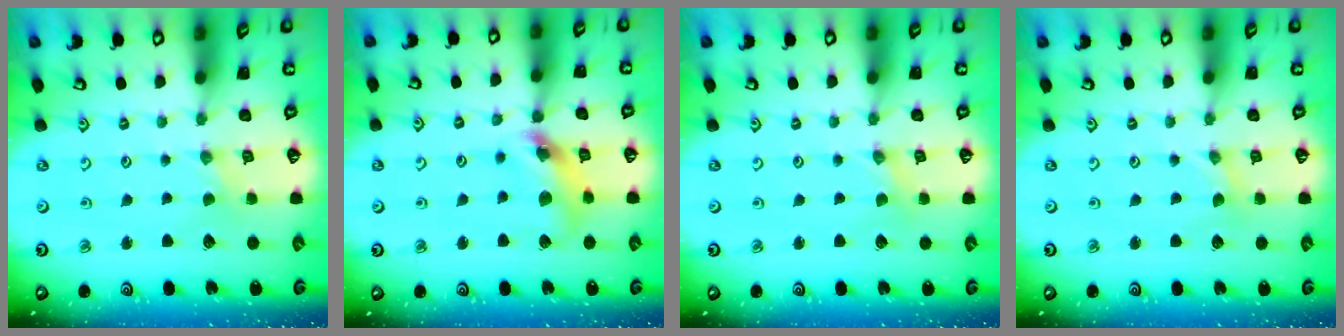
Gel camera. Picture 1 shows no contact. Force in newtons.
{"total": 10.7, "press": 10.6, "slide": 1.2}
{"total": 0.0}
{"total": 0.0}